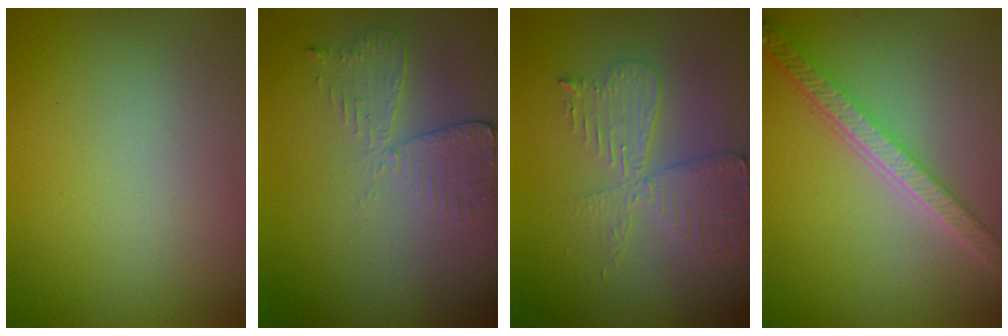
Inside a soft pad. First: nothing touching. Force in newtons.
{"total": 2.6, "press": 2.3, "slide": 1.3}
{"total": 4.4, "press": 3.8, "slide": 2.1}
{"total": 5.3, "press": 4.1, "slide": 3.3}